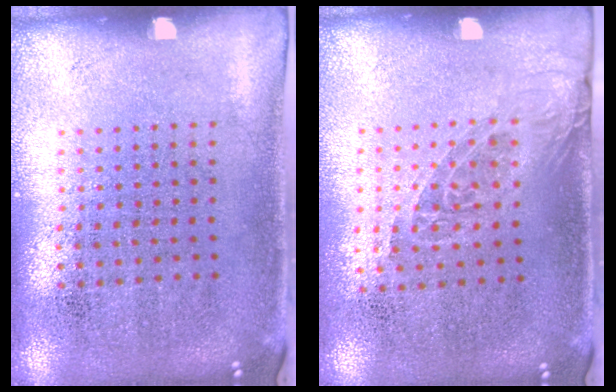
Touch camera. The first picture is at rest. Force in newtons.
{"total": 1.3, "press": 1.0, "slide": 0.8}